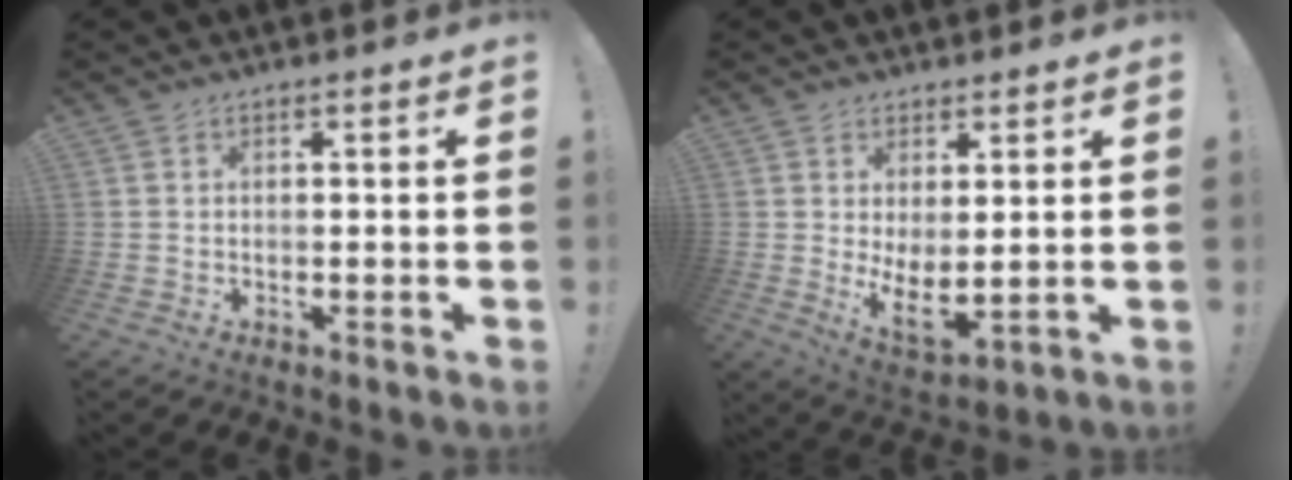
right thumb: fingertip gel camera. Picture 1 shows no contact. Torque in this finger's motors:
{"motor_torque": [-0.26, 0.54, 0.60, 0.06, 0.03]}